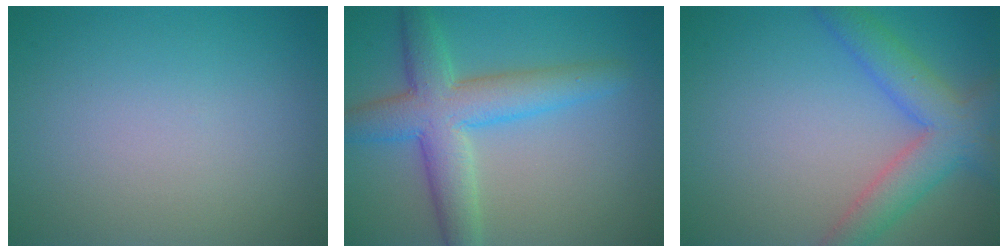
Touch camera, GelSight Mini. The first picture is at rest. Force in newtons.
{"total": 6.6, "press": 6.6, "slide": 0.2}
{"total": 5.4, "press": 5.4, "slide": 0.2}